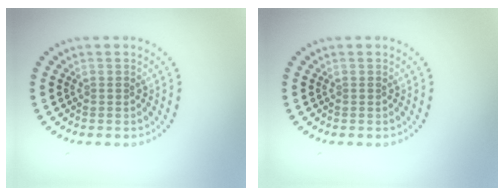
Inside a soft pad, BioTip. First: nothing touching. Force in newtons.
{"total": 0.0}